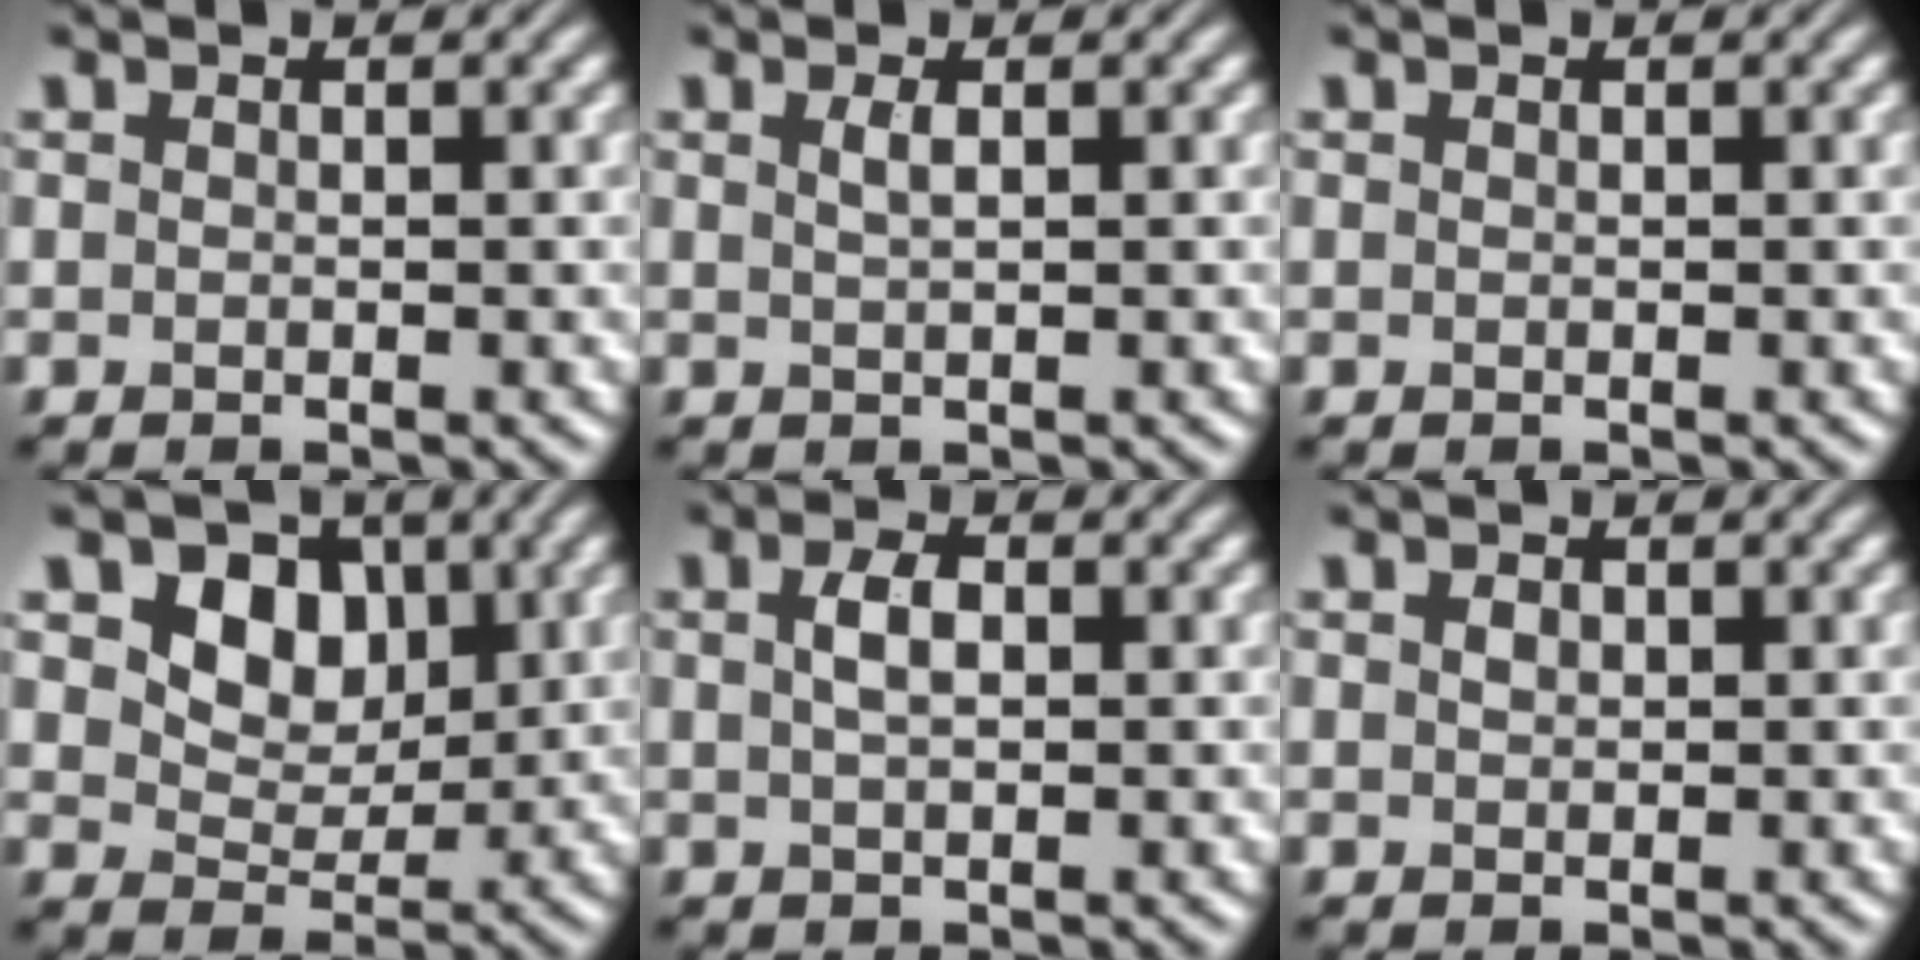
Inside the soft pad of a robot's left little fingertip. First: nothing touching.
{"total": 1.2, "force": [0.4, 0.4, 1.0], "torque": [-0.017, 0.004, 0.007]}
{"total": 0.0}
{"total": 5.4, "force": [2.1, 3.9, 2.9], "torque": [-0.060, -0.016, 0.035]}
{"total": 2.1, "force": [0.4, 1.0, 1.8], "torque": [-0.039, 0.004, 0.006]}
{"total": 0.7, "force": [0.2, 0.5, 0.4], "torque": [-0.010, 0.001, 0.003]}